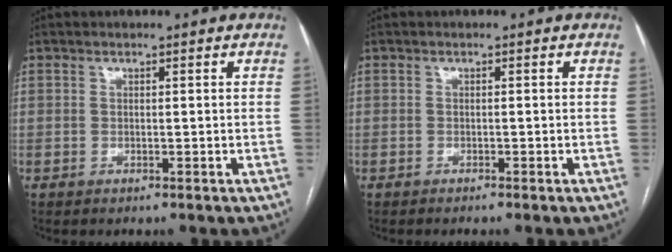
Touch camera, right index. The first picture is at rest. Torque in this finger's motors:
{"motor_torque": [-0.07, -0.20, -0.02, 0.01]}